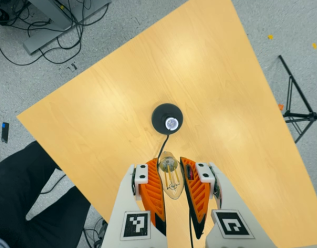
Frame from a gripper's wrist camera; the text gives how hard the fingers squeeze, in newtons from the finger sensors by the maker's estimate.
{"total": 23.9, "left": 26.5, "right": 21.4}